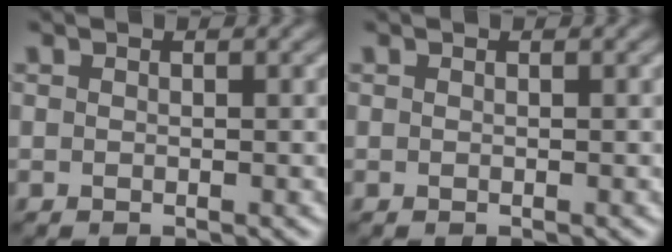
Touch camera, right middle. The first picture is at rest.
{"total": 0.0}